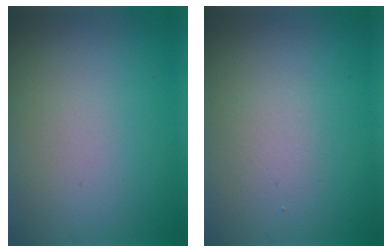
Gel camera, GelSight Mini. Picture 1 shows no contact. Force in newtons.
{"total": 1.2, "press": 1.2, "slide": 0.0}